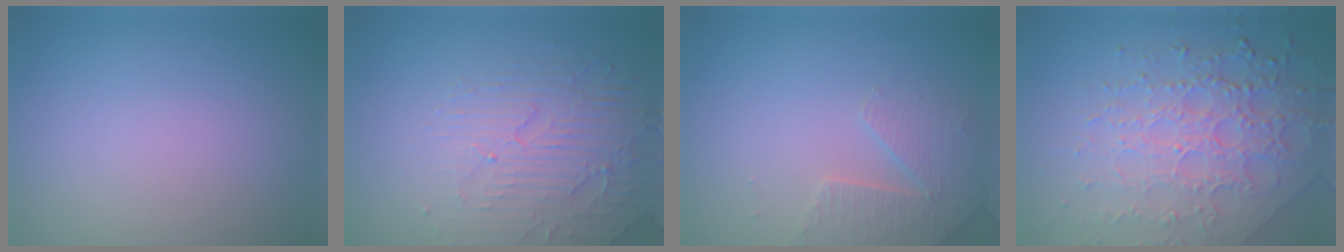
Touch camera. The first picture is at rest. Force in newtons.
{"total": 4.7, "press": 3.4, "slide": 3.3}
{"total": 3.2, "press": 3.1, "slide": 0.8}
{"total": 7.8, "press": 5.6, "slide": 5.5}